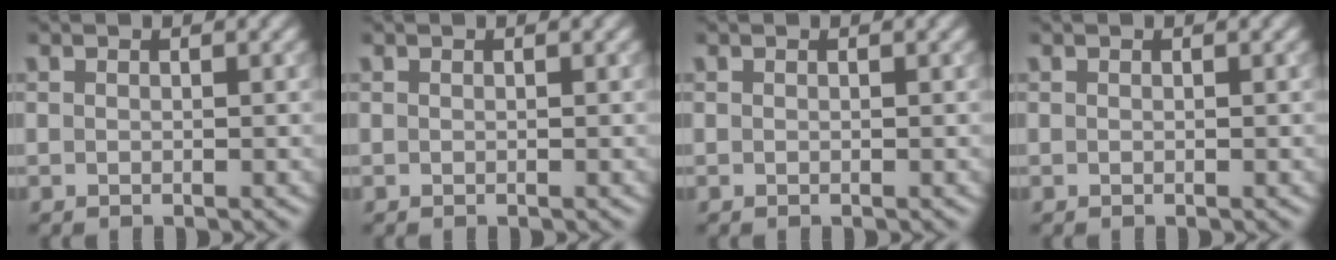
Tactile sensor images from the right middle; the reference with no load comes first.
{"total": 0.0}
{"total": 0.0}
{"total": 0.0}